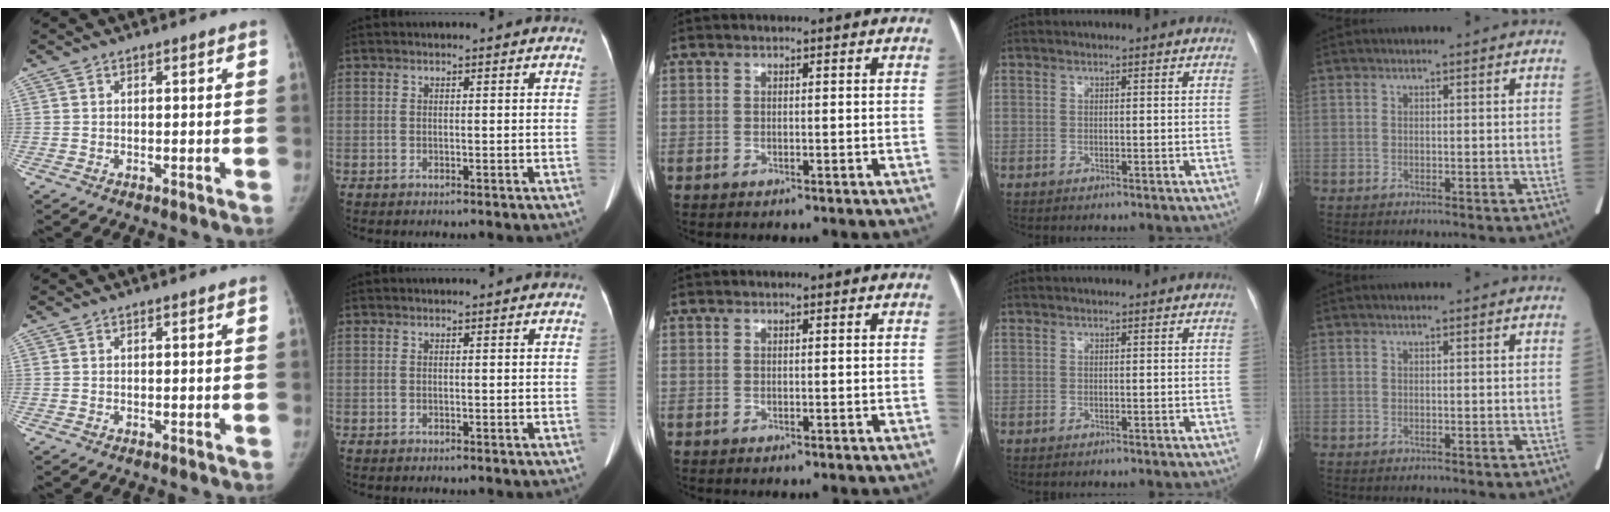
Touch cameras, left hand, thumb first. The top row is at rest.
{}